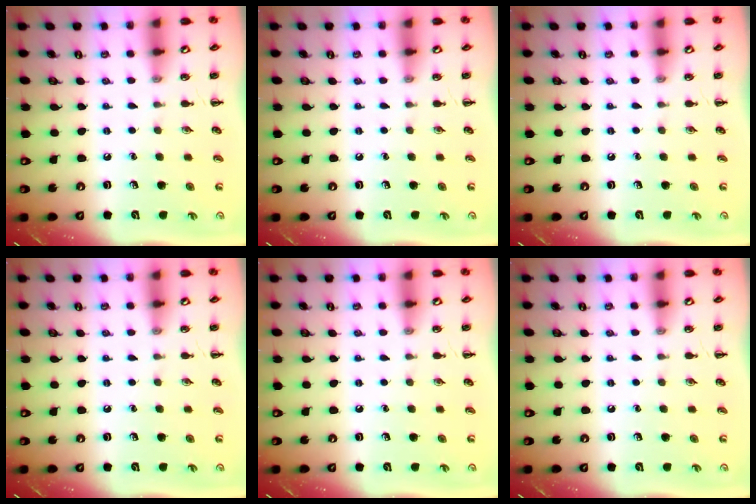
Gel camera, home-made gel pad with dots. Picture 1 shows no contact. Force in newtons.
{"total": 0.0}
{"total": 0.0}
{"total": 0.0}
{"total": 0.0}
{"total": 0.0}